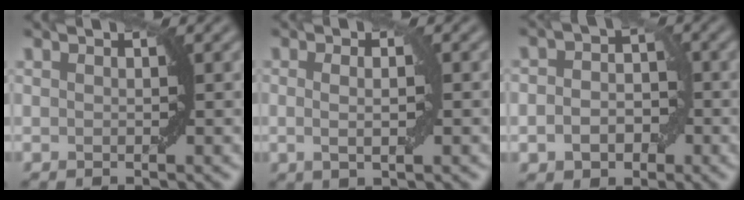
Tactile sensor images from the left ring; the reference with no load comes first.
{"total": 2.3, "force": [0.2, 0.7, 2.2], "torque": [-0.031, -0.004, -0.001]}
{"total": 4.3, "force": [-1.1, 3.2, 2.6], "torque": [-0.024, -0.004, -0.026]}